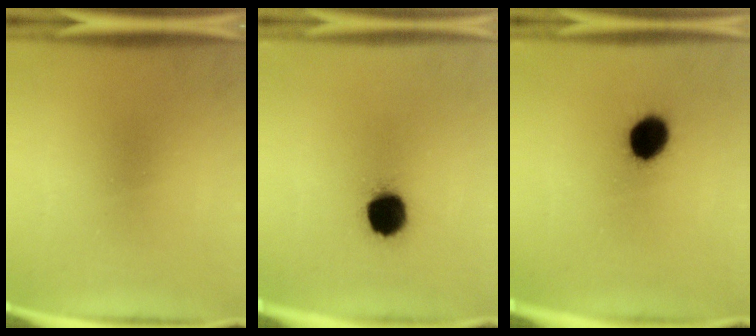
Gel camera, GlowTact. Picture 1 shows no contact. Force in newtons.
{"total": 11.9}
{"total": 8.9}